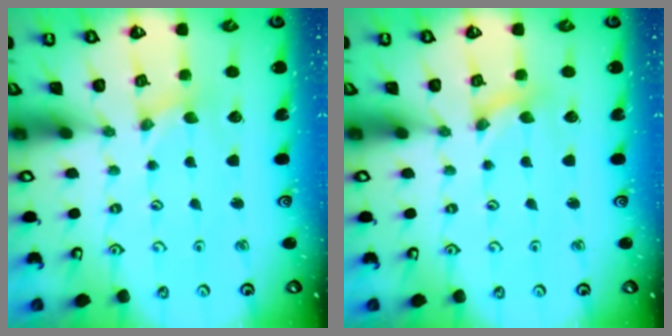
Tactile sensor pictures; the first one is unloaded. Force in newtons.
{"total": 0.0}